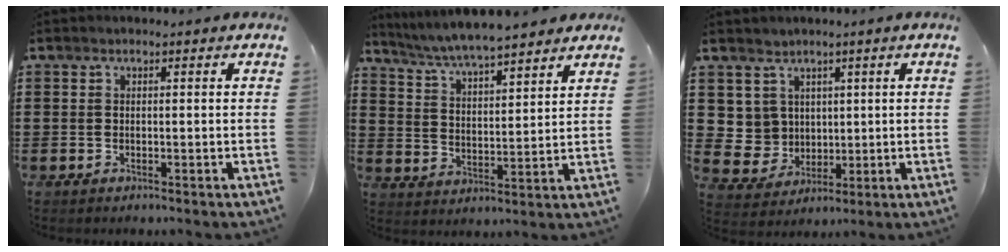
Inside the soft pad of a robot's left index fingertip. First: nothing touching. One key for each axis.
{"total": 5.7, "fx": 5.5, "fy": 0.1, "fz": 1.6, "tx": -0.054, "ty": -0.028, "tz": 0.095}
{"total": 5.8, "fx": 2.5, "fy": 5.2, "fz": -0.1, "tx": -0.033, "ty": -0.006, "tz": 0.053}